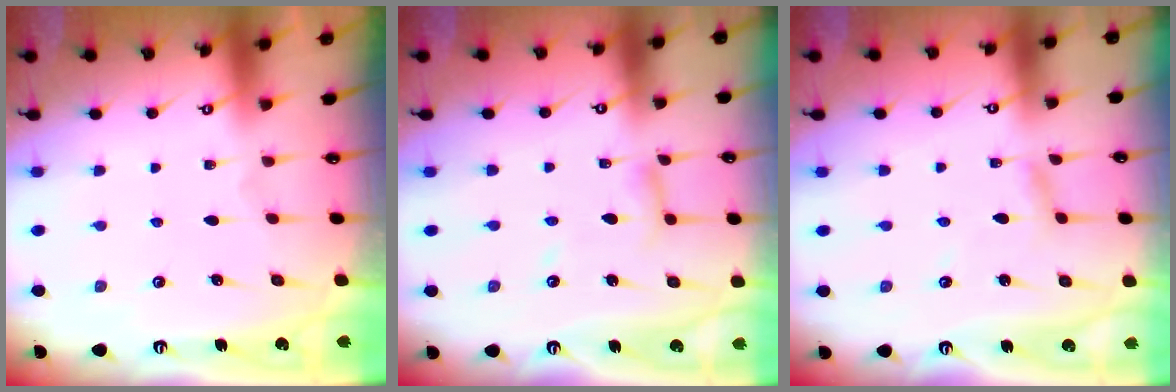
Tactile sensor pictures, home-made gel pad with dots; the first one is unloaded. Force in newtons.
{"total": 7.1, "press": 7.0, "slide": 0.6}
{"total": 2.9, "press": 2.9, "slide": 0.3}